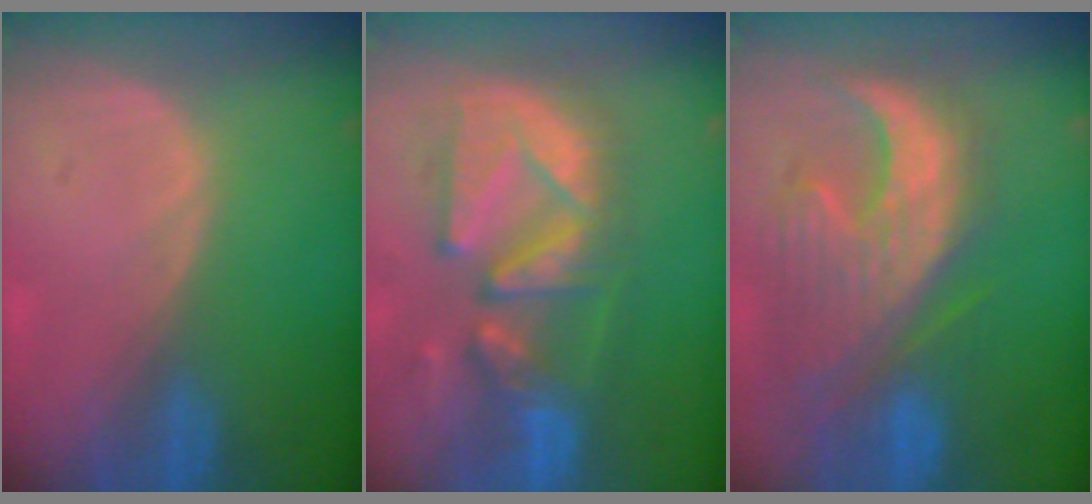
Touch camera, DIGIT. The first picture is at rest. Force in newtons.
{"total": 12.1, "press": 10.9, "slide": 5.2}
{"total": 12.2, "press": 11.2, "slide": 4.9}